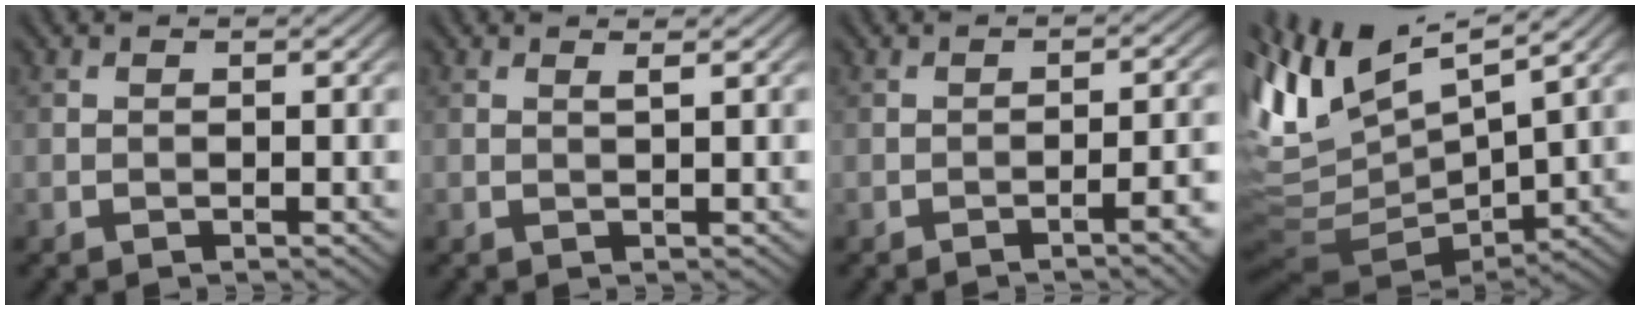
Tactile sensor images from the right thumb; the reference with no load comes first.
{"total": 0.7, "force": [0.5, -0.1, 0.5], "torque": [-0.011, 0.002, 0.008]}
{"total": 4.0, "force": [-2.2, 0.6, 3.3], "torque": [-0.044, 0.014, -0.035]}
{"total": 12.7, "force": [4.2, 4.9, 10.9], "torque": [-0.244, 0.002, 0.106]}